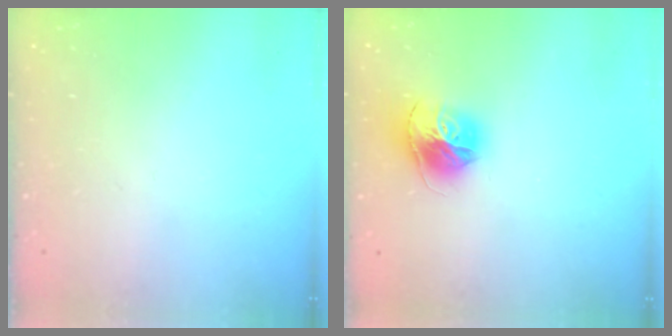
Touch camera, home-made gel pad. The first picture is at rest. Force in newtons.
{"total": 14.8, "press": 14.7, "slide": 1.6}